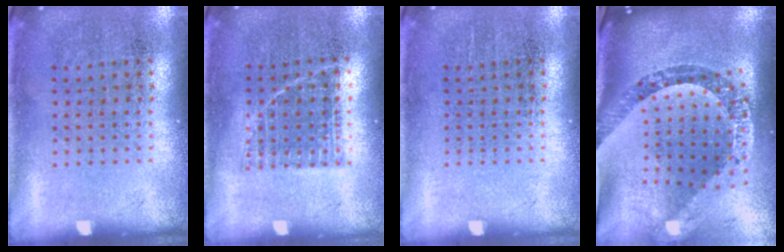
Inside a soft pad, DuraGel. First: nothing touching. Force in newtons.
{"total": 0.8, "press": 0.7, "slide": 0.3}
{"total": 0.0}
{"total": 3.4, "press": 2.4, "slide": 2.4}